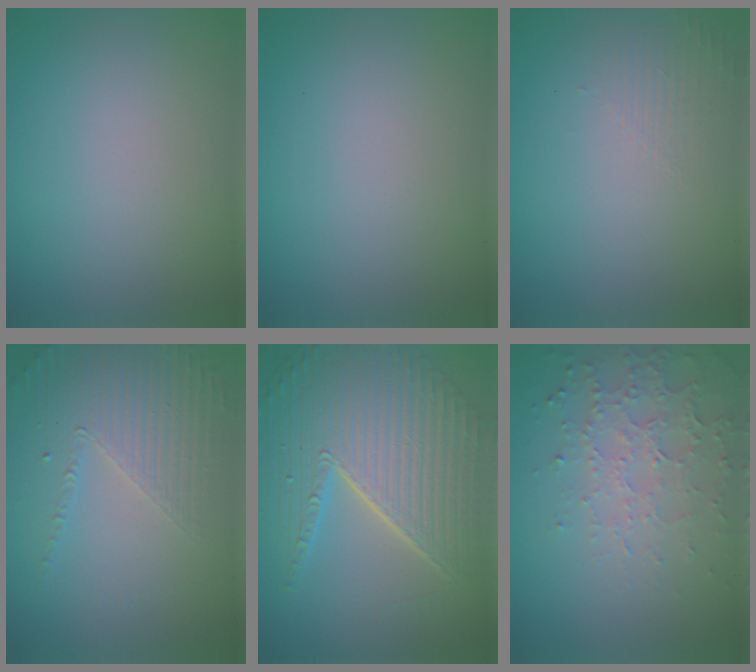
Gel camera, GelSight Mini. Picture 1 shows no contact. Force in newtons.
{"total": 0.0}
{"total": 1.3, "press": 0.1, "slide": 1.3}
{"total": 4.8, "press": 3.2, "slide": 3.5}
{"total": 10.6, "press": 6.9, "slide": 8.1}
{"total": 4.6, "press": 3.3, "slide": 3.2}